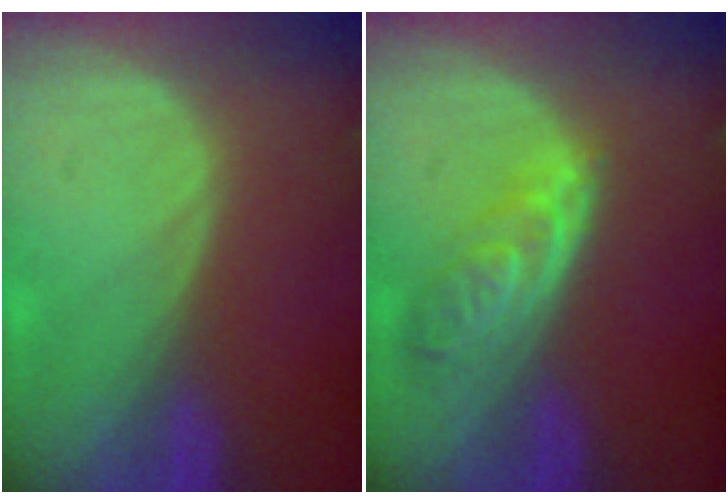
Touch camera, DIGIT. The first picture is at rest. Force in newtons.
{"total": 5.5, "press": 5.4, "slide": 0.7}